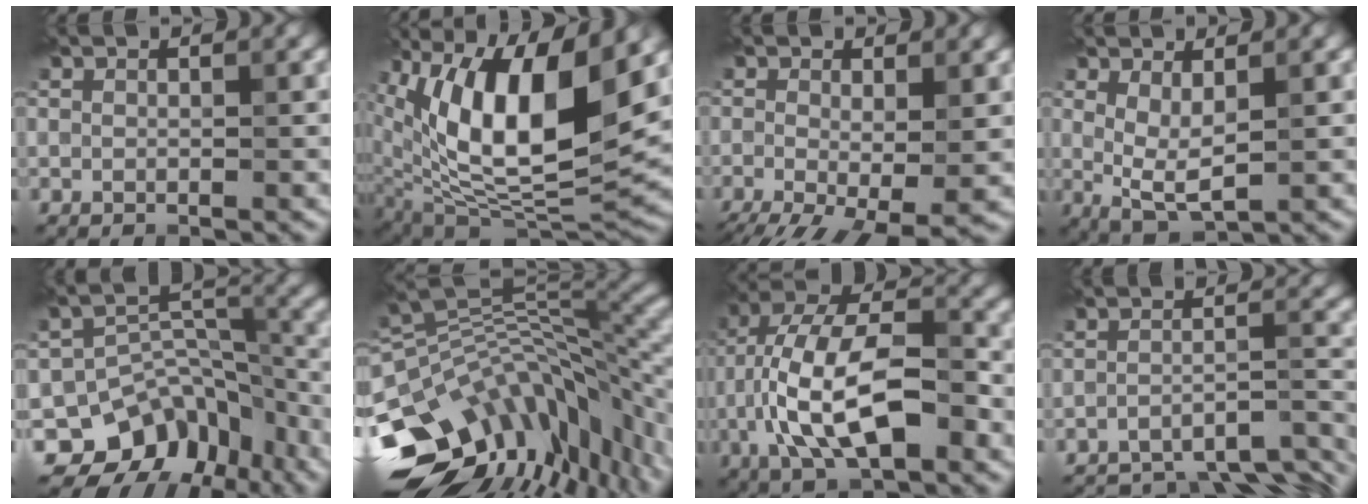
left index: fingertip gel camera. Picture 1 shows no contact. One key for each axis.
{"total": 15.4, "fx": 4.9, "fy": 6.1, "fz": 13.3, "tx": -0.231, "ty": 0.000, "tz": 0.085}
{"total": 8.5, "fx": -2.9, "fy": 3.3, "fz": 7.3, "tx": -0.126, "ty": -0.021, "tz": -0.036}
{"total": 3.3, "fx": 0.7, "fy": 1.2, "fz": 3.0, "tx": -0.060, "ty": -0.008, "tz": 0.017}
{"total": 8.9, "fx": -5.7, "fy": 6.0, "fz": 3.3, "tx": -0.033, "ty": 0.012, "tz": -0.092}
{"total": 14.0, "fx": -4.3, "fy": 7.1, "fz": 11.3, "tx": -0.205, "ty": 0.003, "tz": -0.062}
{"total": 11.1, "fx": -3.0, "fy": 4.6, "fz": 9.6, "tx": -0.186, "ty": 0.016, "tz": -0.061}
{"total": 10.9, "fx": -9.8, "fy": 2.5, "fz": 4.0, "tx": -0.058, "ty": -0.002, "tz": -0.120}